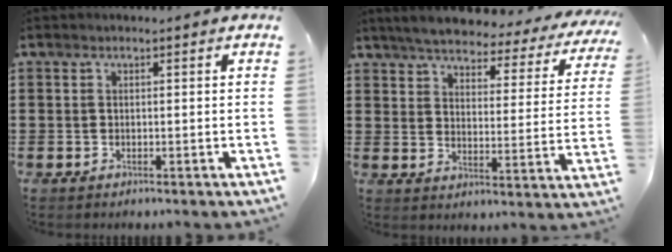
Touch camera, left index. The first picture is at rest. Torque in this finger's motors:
{"motor_torque": [2.14, 0.00, 1.05, 0.09]}